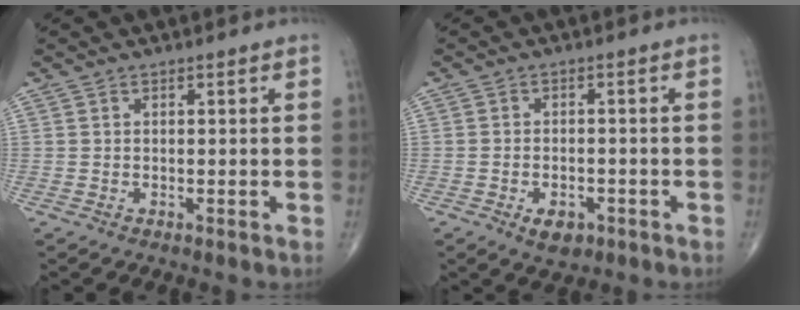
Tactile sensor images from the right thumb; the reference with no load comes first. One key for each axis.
{"total": 4.5, "fx": -2.2, "fy": 2.7, "fz": 2.9, "tx": -0.038, "ty": 0.007, "tz": -0.030}